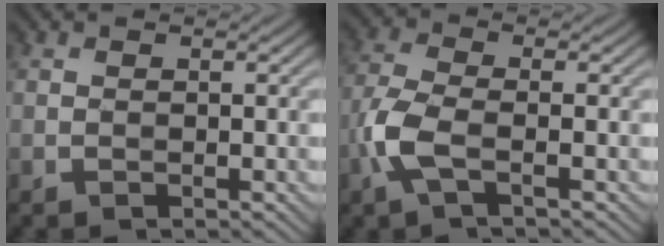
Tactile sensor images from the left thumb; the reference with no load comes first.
{"total": 5.1, "force": [-2.0, 1.9, 4.3], "torque": [-0.114, 0.003, -0.053]}